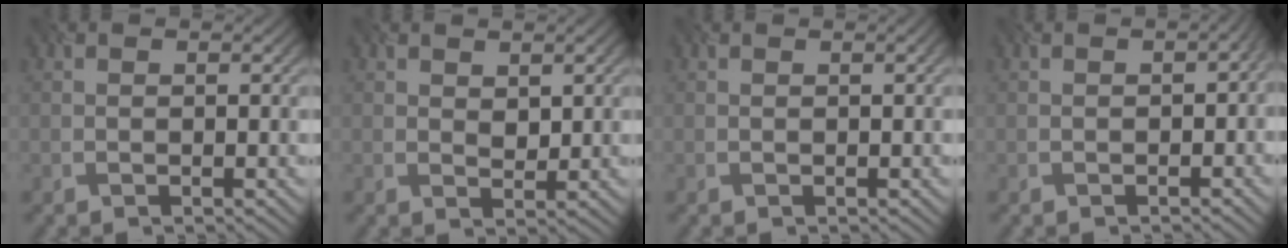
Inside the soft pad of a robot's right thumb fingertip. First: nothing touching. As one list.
[{"total": 1.8, "force": [0.7, 1.3, 1.0], "torque": [-0.023, 0.003, 0.026]}, {"total": 0.9, "force": [0.3, 0.4, 0.8], "torque": [-0.002, 0.000, 0.002]}, {"total": 2.2, "force": [-0.9, 1.2, 1.5], "torque": [-0.014, -0.001, 0.008]}]